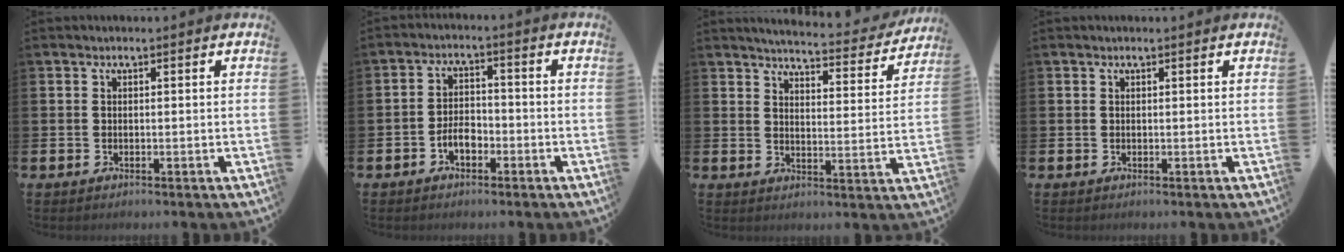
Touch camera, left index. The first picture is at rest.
{"total": 3.3, "force": [-1.7, 1.9, 2.2], "torque": [-0.039, 0.007, -0.033]}
{"total": 4.6, "force": [4.5, 0.3, 1.0], "torque": [-0.028, -0.037, 0.073]}
{"total": 0.0}